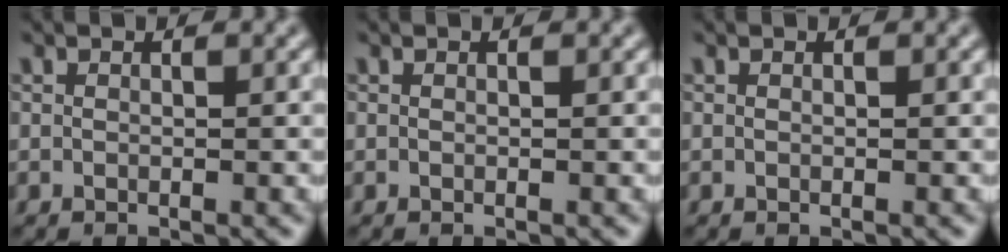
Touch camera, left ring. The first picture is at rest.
{"total": 0.0}
{"total": 0.0}